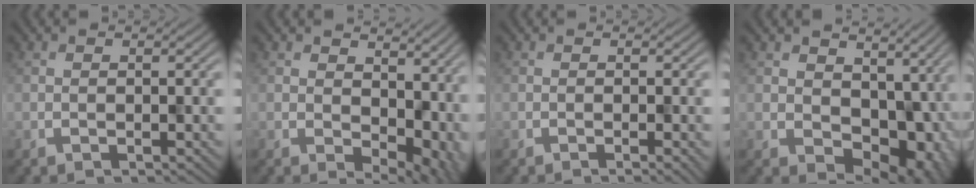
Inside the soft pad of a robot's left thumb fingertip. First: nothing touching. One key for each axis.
{"total": 9.5, "fx": 0.5, "fy": 6.3, "fz": 7.1, "tx": -0.078, "ty": -0.035, "tz": 0.036}
{"total": 1.9, "fx": -1.0, "fy": 0.3, "fz": 1.6, "tx": -0.024, "ty": 0.005, "tz": -0.016}
{"total": 8.9, "fx": 1.1, "fy": 6.6, "fz": 5.8, "tx": -0.072, "ty": -0.031, "tz": 0.031}